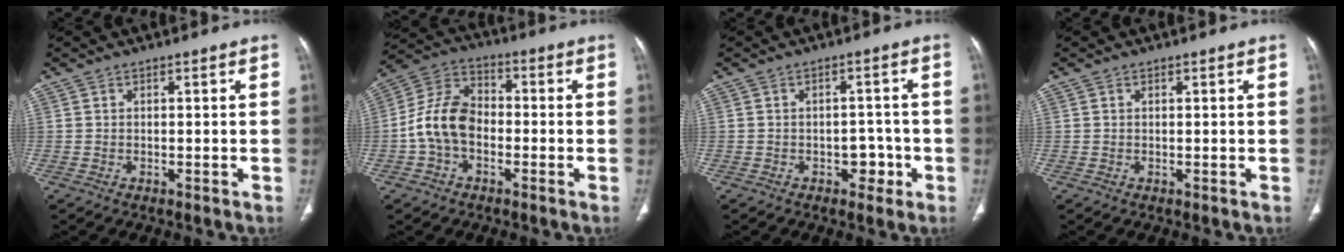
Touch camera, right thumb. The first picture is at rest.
{"total": 10.8, "force": [-2.2, 7.6, 7.4], "torque": [-0.132, 0.037, -0.054]}
{"total": 4.0, "force": [-1.6, 2.9, 2.2], "torque": [-0.005, 0.018, -0.021]}
{"total": 0.0}